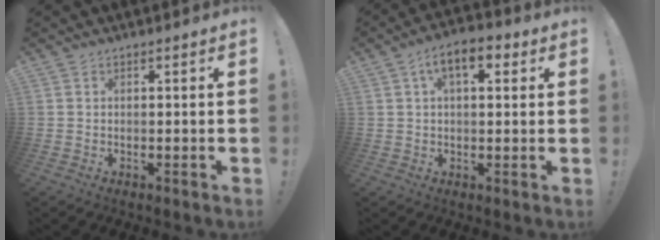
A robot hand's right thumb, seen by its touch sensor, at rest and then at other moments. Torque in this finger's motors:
{"motor_torque": [0.24, 1.59, 0.70, 0.17, 0.02]}